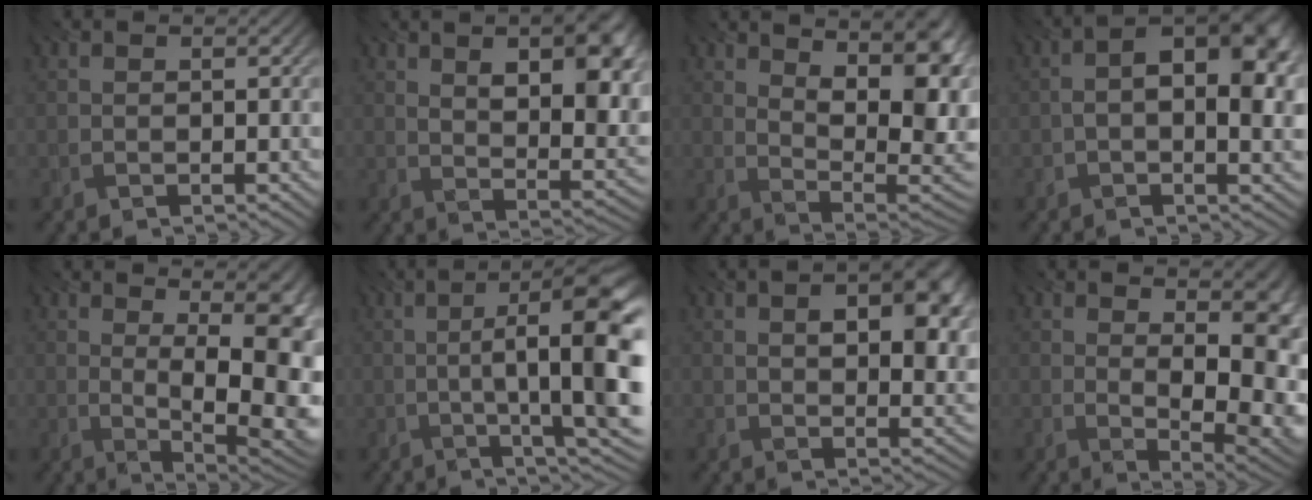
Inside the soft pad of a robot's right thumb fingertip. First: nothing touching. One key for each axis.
{"total": 13.0, "fx": 4.6, "fy": 6.1, "fz": 10.5, "tx": -0.144, "ty": 0.005, "tz": 0.072}
{"total": 13.7, "fx": 5.4, "fy": 5.5, "fz": 11.4, "tx": -0.170, "ty": 0.015, "tz": 0.091}
{"total": 10.3, "fx": 0.7, "fy": 5.3, "fz": 8.8, "tx": -0.126, "ty": 0.003, "tz": 0.008}
{"total": 12.3, "fx": 1.4, "fy": 3.9, "fz": 11.6, "tx": -0.137, "ty": 0.014, "tz": 0.030}
{"total": 14.2, "fx": -0.7, "fy": 3.0, "fz": 13.9, "tx": -0.198, "ty": 0.007, "tz": -0.001}
{"total": 10.1, "fx": 3.2, "fy": 5.1, "fz": 8.1, "tx": -0.108, "ty": -0.005, "tz": 0.054}
{"total": 10.8, "fx": 1.6, "fy": 4.9, "fz": 9.5, "tx": -0.102, "ty": 0.003, "tz": 0.038}